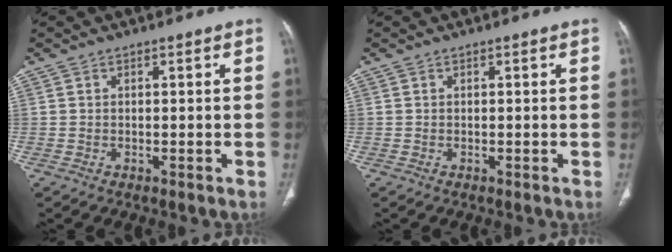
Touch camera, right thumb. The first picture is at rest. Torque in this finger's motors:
{"motor_torque": [-0.12, 0.26, -0.47, 0.37, 0.00]}